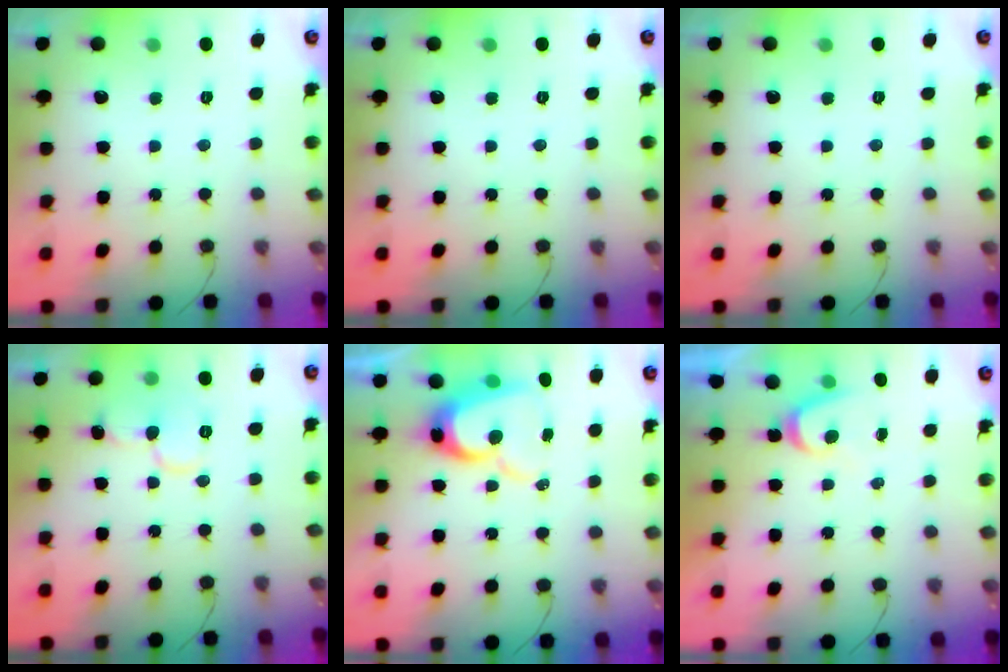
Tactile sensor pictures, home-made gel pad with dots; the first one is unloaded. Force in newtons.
{"total": 0.0}
{"total": 0.0}
{"total": 9.4, "press": 9.3, "slide": 1.2}
{"total": 13.6, "press": 13.5, "slide": 1.5}
{"total": 3.7, "press": 3.6, "slide": 0.4}